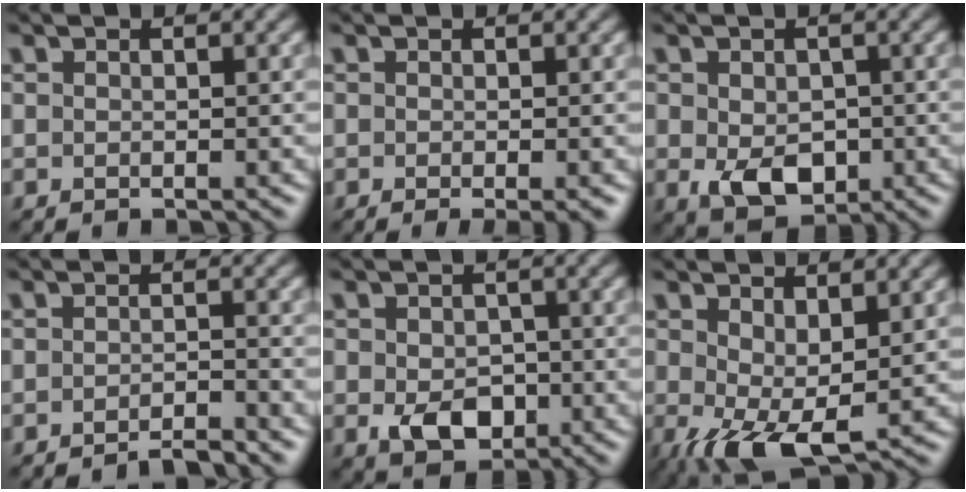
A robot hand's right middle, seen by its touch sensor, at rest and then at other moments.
{"total": 1.7, "force": [-0.4, 0.3, 1.6], "torque": [-0.019, -0.003, -0.006]}
{"total": 4.5, "force": [-1.0, 3.1, 3.1], "torque": [-0.059, -0.010, -0.011]}
{"total": 2.1, "force": [-1.8, 0.3, 1.2], "torque": [-0.008, 0.001, -0.037]}
{"total": 4.2, "force": [-1.2, 3.0, 2.7], "torque": [-0.050, -0.009, -0.020]}
{"total": 6.1, "force": [-1.0, 3.2, 5.2], "torque": [-0.113, -0.011, -0.011]}